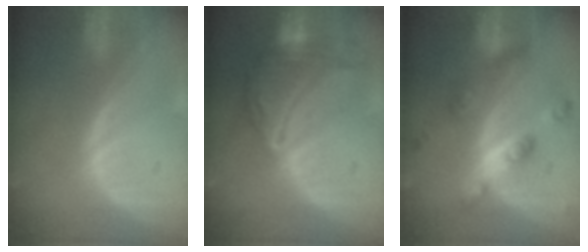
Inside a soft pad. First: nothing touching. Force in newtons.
{"total": 9.5, "press": 9.5, "slide": 0.5}
{"total": 7.1, "press": 7.0, "slide": 0.6}